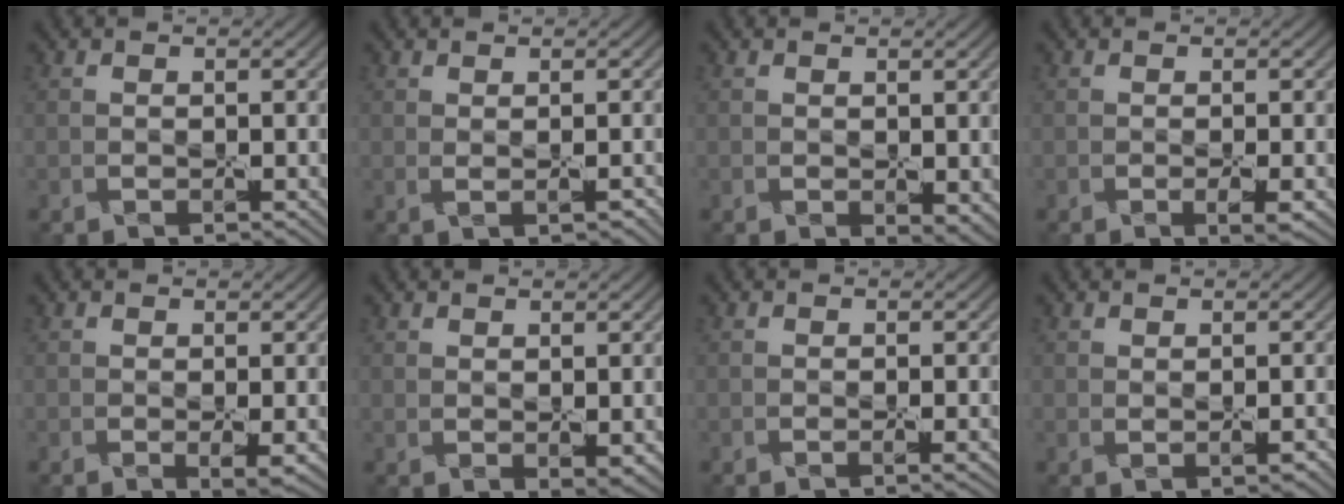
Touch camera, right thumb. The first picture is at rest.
{"total": 1.3, "force": [0.3, 0.3, 1.3], "torque": [-0.026, 0.005, 0.005]}
{"total": 1.5, "force": [0.2, 0.8, 1.2], "torque": [-0.021, -0.009, 0.009]}
{"total": 1.5, "force": [-0.4, 0.2, 1.5], "torque": [-0.028, -0.002, -0.007]}
{"total": 1.4, "force": [0.0, 0.2, 1.4], "torque": [-0.027, -0.007, 0.001]}
{"total": 1.6, "force": [0.7, 0.6, 1.4], "torque": [-0.029, -0.008, 0.019]}
{"total": 1.2, "force": [-0.2, 0.1, 1.1], "torque": [-0.018, -0.001, -0.005]}
{"total": 1.0, "force": [0.3, 0.2, 1.0], "torque": [-0.019, 0.002, 0.008]}